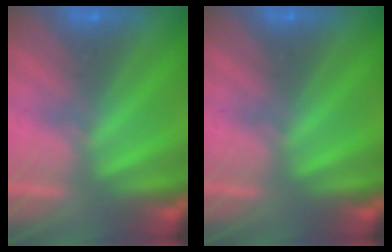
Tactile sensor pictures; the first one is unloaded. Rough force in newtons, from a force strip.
{"total": 0.0}